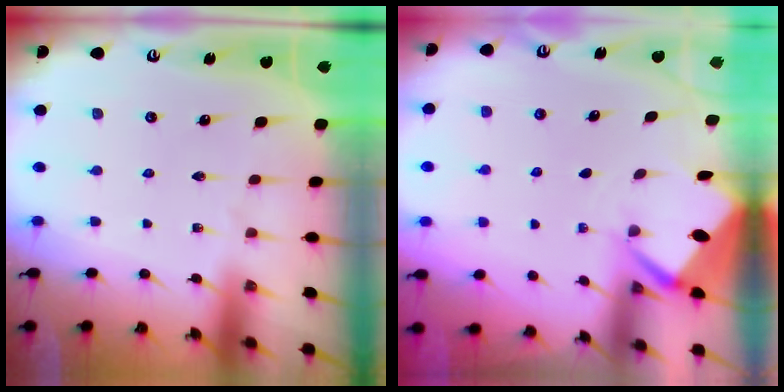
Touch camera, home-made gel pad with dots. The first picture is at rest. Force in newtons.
{"total": 2.6, "press": 2.6, "slide": 0.3}